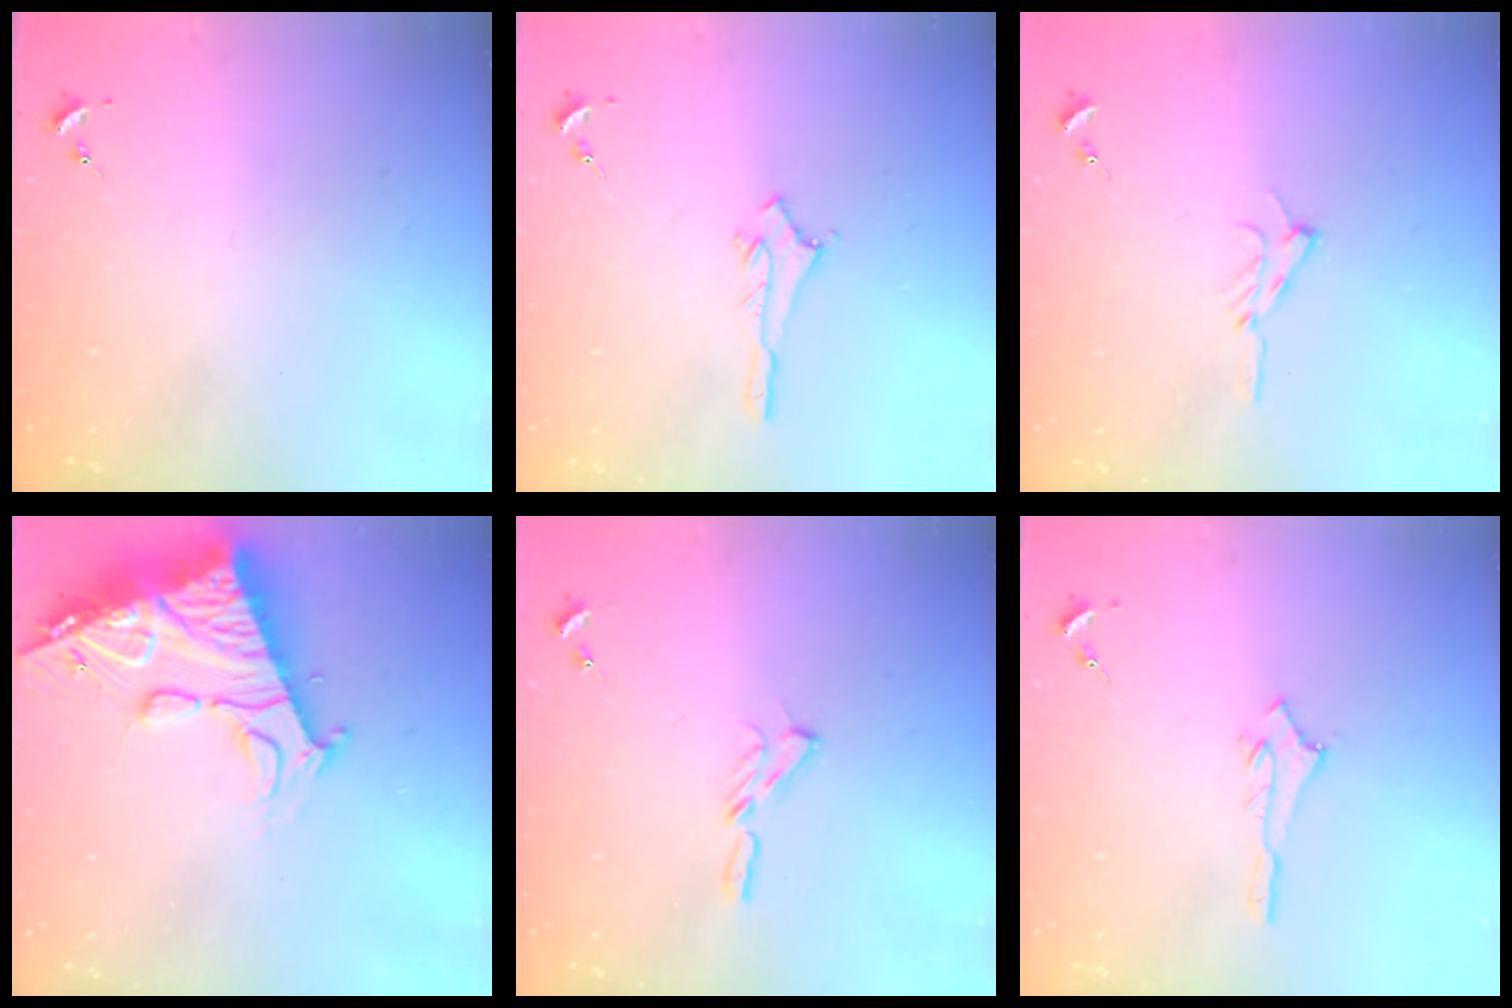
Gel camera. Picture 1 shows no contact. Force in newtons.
{"total": 2.9, "press": 2.9, "slide": 0.2}
{"total": 6.5, "press": 6.5, "slide": 0.8}
{"total": 23.0, "press": 22.9, "slide": 2.5}
{"total": 4.0, "press": 4.0, "slide": 0.4}
{"total": 2.5, "press": 2.5, "slide": 0.2}